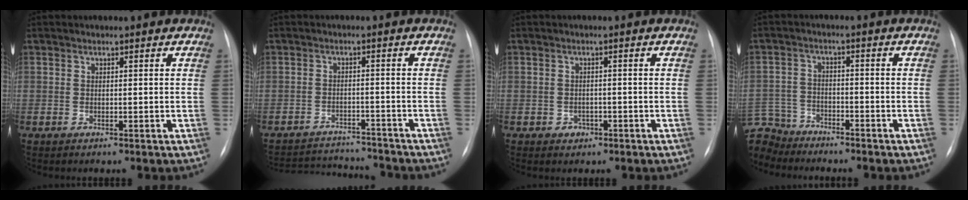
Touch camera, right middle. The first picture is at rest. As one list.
[{"total": 11.9, "force": [-11.6, 1.7, 2.4], "torque": [-0.044, 0.005, -0.160]}, {"total": 1.7, "force": [-0.8, 1.4, 0.4], "torque": [-0.003, 0.006, -0.008]}, {"total": 10.0, "force": [-8.9, 4.3, 1.1], "torque": [-0.045, 0.011, -0.169]}]